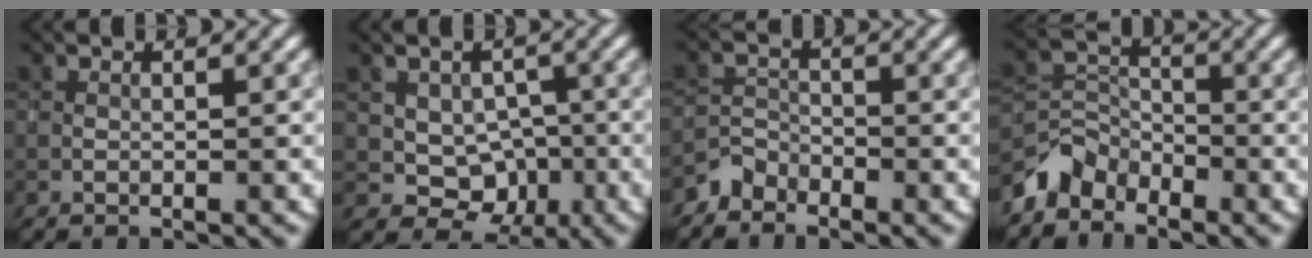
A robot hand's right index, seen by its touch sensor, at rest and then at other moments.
{"total": 4.3, "force": [-0.3, 3.8, 2.0], "torque": [-0.010, 0.001, -0.009]}
{"total": 1.9, "force": [-1.7, 0.8, -0.2], "torque": [0.007, 0.009, -0.041]}
{"total": 3.0, "force": [-2.5, 1.7, 0.3], "torque": [-0.004, 0.004, -0.060]}